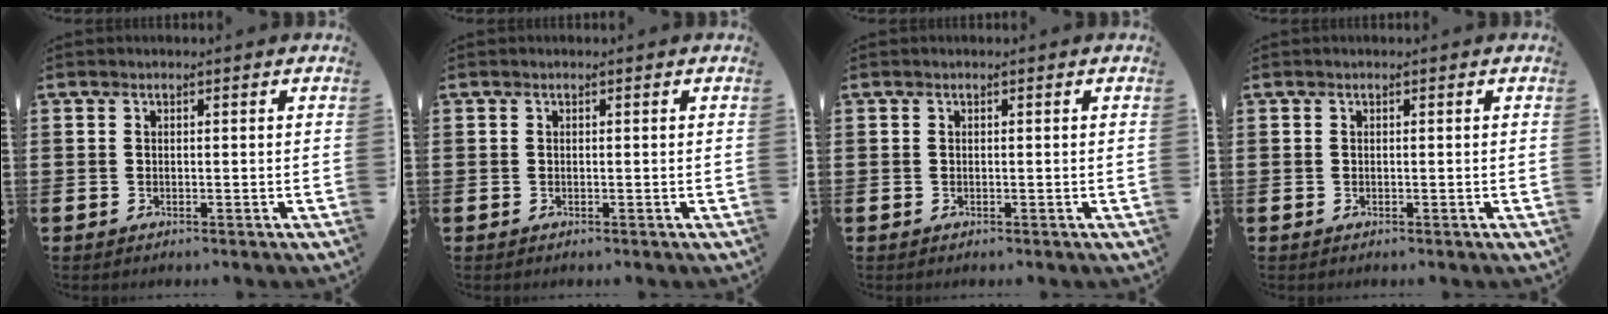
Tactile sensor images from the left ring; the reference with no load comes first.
{"total": 0.0}
{"total": 0.0}
{"total": 0.0}